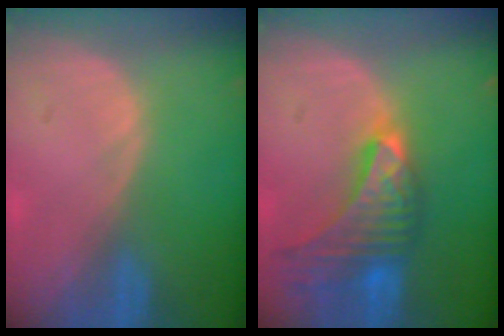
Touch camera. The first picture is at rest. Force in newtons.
{"total": 9.7, "press": 8.6, "slide": 4.4}